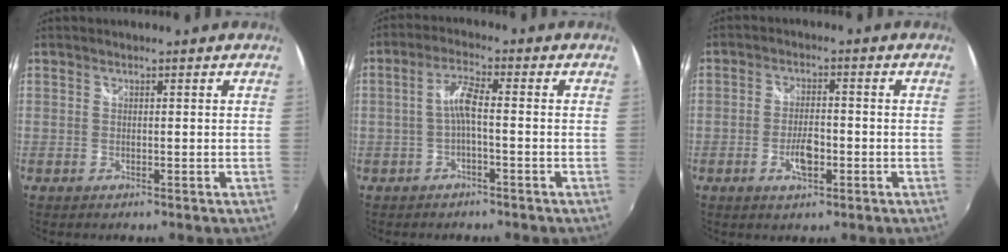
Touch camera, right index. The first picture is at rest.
{"total": 4.1, "force": [-1.2, 0.5, 3.9], "torque": [-0.083, 0.009, -0.023]}
{"total": 5.3, "force": [-2.0, 2.3, 4.3], "torque": [-0.089, -0.002, -0.034]}